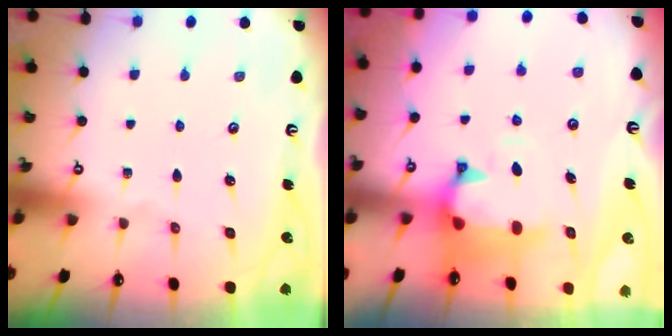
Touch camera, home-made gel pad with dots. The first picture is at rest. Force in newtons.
{"total": 1.2, "press": 0.1, "slide": 1.2}